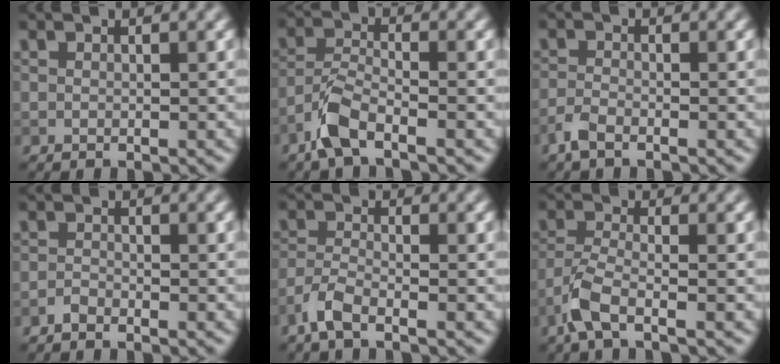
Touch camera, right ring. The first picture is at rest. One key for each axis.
{"total": 3.8, "fx": -2.7, "fy": 1.0, "fz": 2.5, "tx": -0.055, "ty": 0.001, "tz": -0.065}
{"total": 1.8, "fx": -1.3, "fy": 0.5, "fz": 1.0, "tx": -0.027, "ty": -0.003, "tz": -0.035}
{"total": 1.0, "fx": -0.9, "fy": 0.2, "fz": 0.3, "tx": -0.005, "ty": 0.001, "tz": -0.020}
{"total": 2.9, "fx": -2.1, "fy": 0.7, "fz": 1.8, "tx": -0.043, "ty": -0.002, "tz": -0.055}
{"total": 3.7, "fx": -2.3, "fy": 0.9, "fz": 2.7, "tx": -0.062, "ty": -0.003, "tz": -0.062}